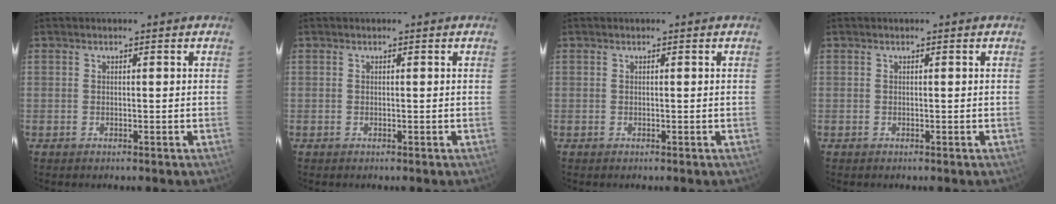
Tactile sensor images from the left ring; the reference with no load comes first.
{"total": 0.0}
{"total": 0.0}
{"total": 0.0}